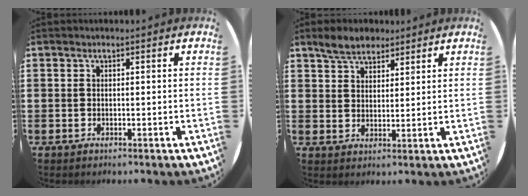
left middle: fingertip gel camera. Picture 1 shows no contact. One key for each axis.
{"total": 4.4, "fx": 3.7, "fy": 2.1, "fz": 1.1, "tx": -0.024, "ty": -0.001, "tz": 0.070}